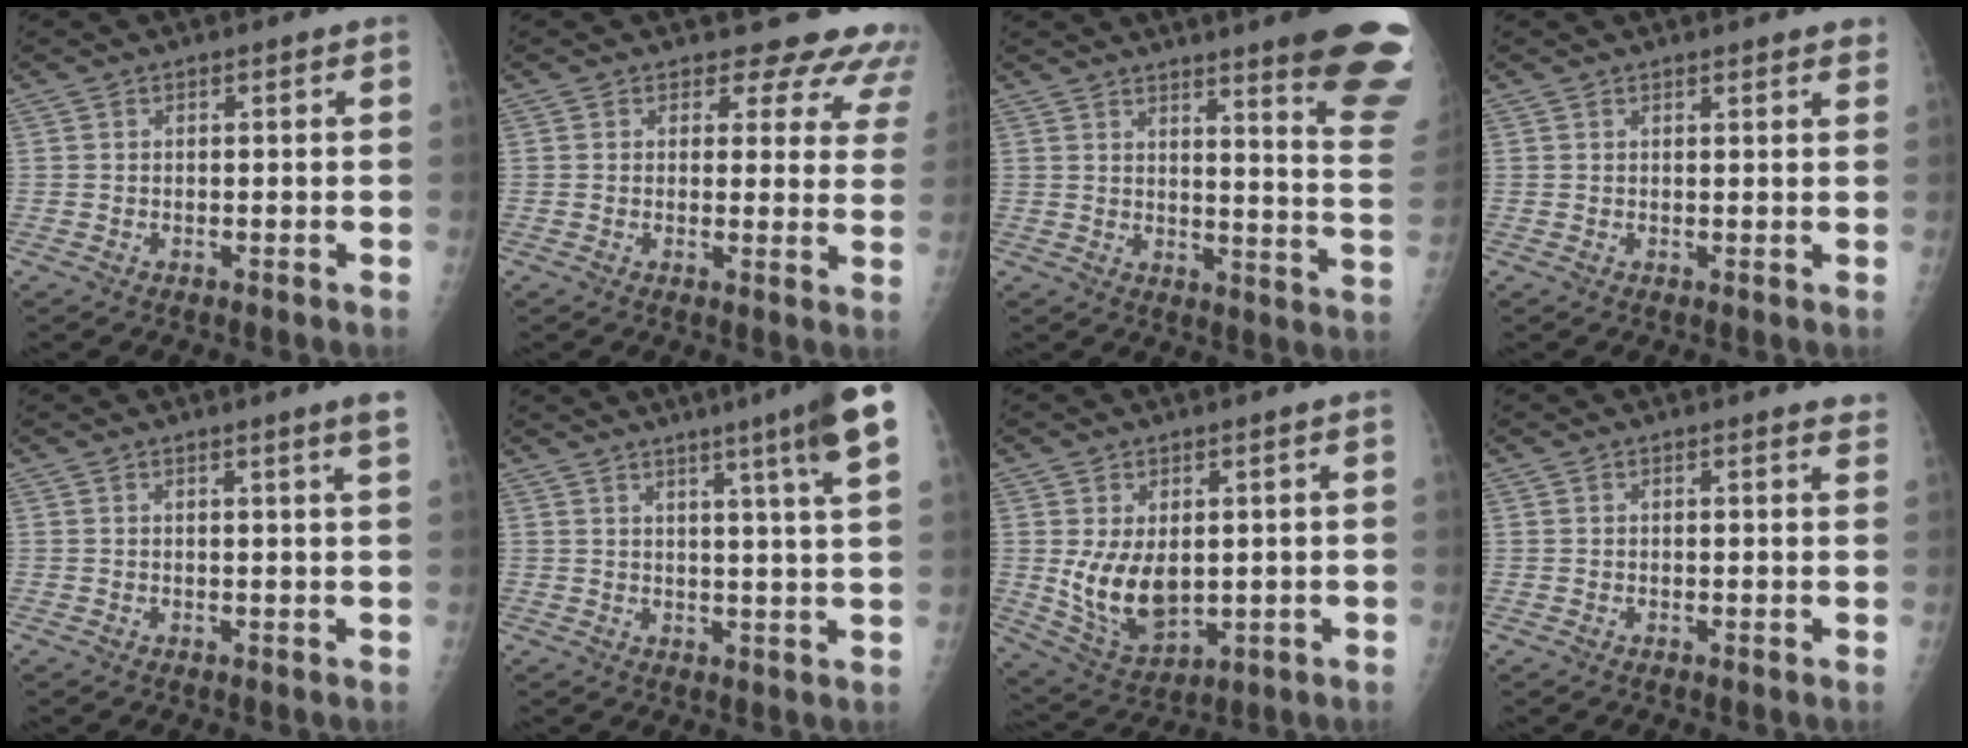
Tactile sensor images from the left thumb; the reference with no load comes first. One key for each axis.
{"total": 11.5, "fx": 10.3, "fy": 5.1, "fz": 1.2, "tx": 0.039, "ty": -0.062, "tz": 0.082}
{"total": 18.9, "fx": 13.5, "fy": 1.2, "fz": 13.2, "tx": -0.139, "ty": -0.104, "tz": 0.161}
{"total": 3.0, "fx": 2.6, "fy": 0.6, "fz": 1.3, "tx": -0.004, "ty": -0.005, "tz": 0.025}
{"total": 3.0, "fx": 2.0, "fy": -0.8, "fz": 2.1, "tx": -0.028, "ty": -0.013, "tz": 0.029}
{"total": 12.1, "fx": 6.9, "fy": -0.6, "fz": 9.9, "tx": -0.139, "ty": -0.023, "tz": 0.081}
{"total": 9.8, "fx": 1.0, "fy": 5.6, "fz": 8.0, "tx": -0.130, "ty": -0.020, "tz": 0.042}
{"total": 2.7, "fx": 2.6, "fy": 0.4, "fz": 0.7, "tx": -0.001, "ty": -0.014, "tz": 0.018}